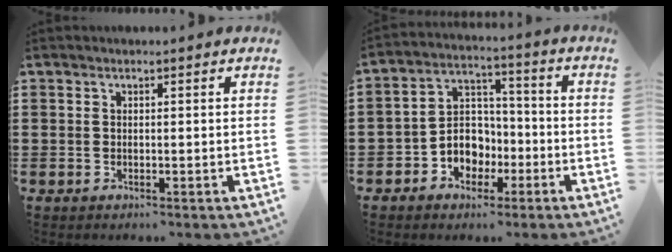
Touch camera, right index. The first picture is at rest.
{"total": 6.1, "force": [-2.7, 5.1, 2.1], "torque": [-0.037, 0.016, -0.050]}